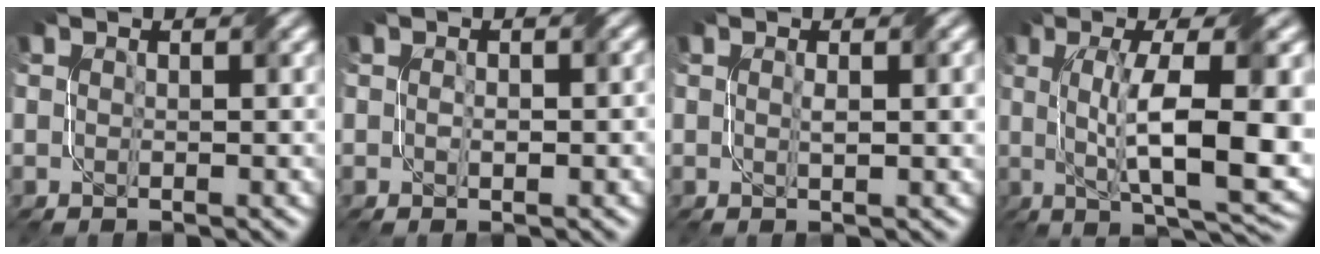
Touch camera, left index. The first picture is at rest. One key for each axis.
{"total": 1.5, "fx": -0.2, "fy": 0.8, "fz": 1.3, "tx": -0.020, "ty": -0.001, "tz": 0.001}
{"total": 1.5, "fx": 0.2, "fy": 0.2, "fz": 1.5, "tx": -0.023, "ty": 0.002, "tz": 0.004}
{"total": 11.8, "fx": 0.4, "fy": 3.0, "fz": 11.4, "tx": -0.180, "ty": -0.003, "tz": 0.015}